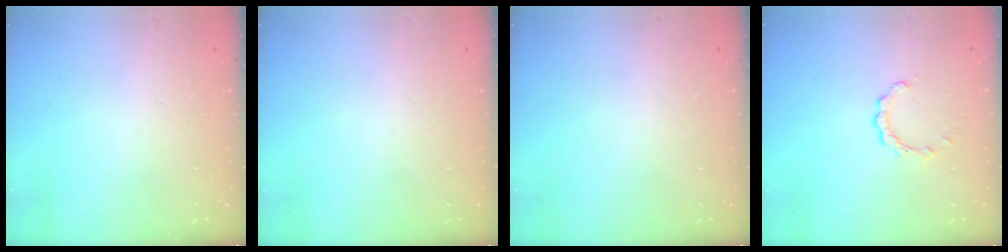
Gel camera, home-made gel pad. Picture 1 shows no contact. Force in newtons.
{"total": 0.0}
{"total": 0.0}
{"total": 2.6, "press": 2.6, "slide": 0.2}